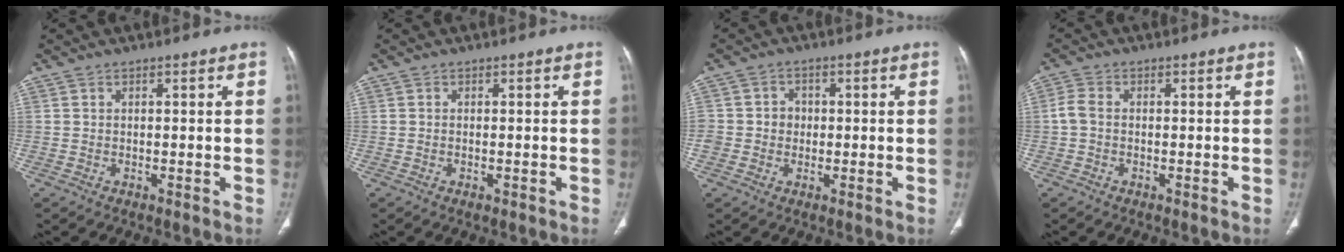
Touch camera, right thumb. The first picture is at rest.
{"total": 0.6, "force": [-0.3, 0.3, 0.4], "torque": [-0.008, 0.000, -0.004]}
{"total": 4.0, "force": [-0.2, 3.8, 1.3], "torque": [0.003, 0.009, -0.006]}
{"total": 2.7, "force": [-0.4, 1.8, 1.9], "torque": [-0.046, 0.005, -0.015]}